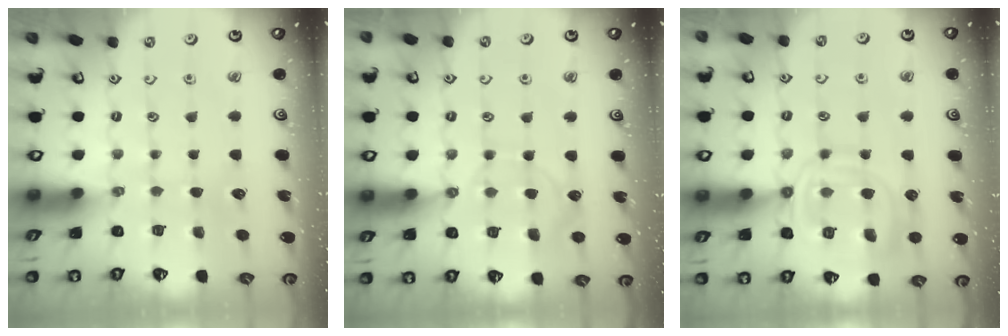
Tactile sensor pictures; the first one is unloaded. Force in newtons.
{"total": 6.2, "press": 6.1, "slide": 0.7}
{"total": 12.3, "press": 12.3, "slide": 1.1}